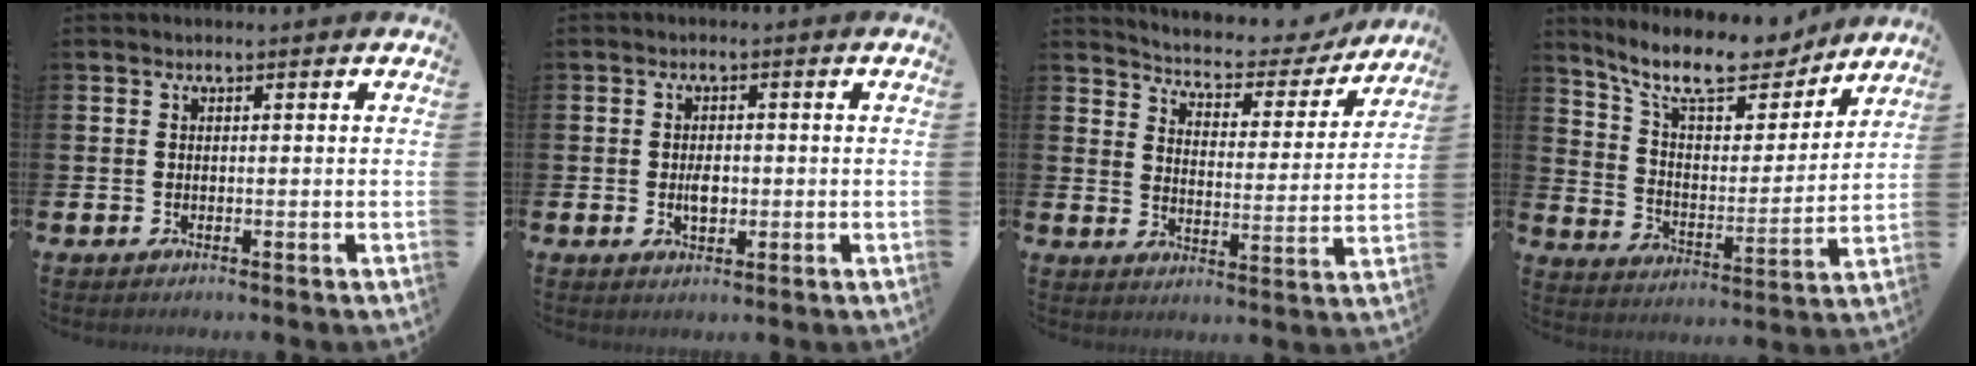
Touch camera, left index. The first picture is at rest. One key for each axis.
{"total": 2.7, "fx": -0.2, "fy": 1.6, "fz": 2.2, "tx": -0.033, "ty": 0.001, "tz": -0.006}
{"total": 5.0, "fx": 4.8, "fy": 1.3, "fz": 0.8, "tx": -0.040, "ty": -0.044, "tz": 0.075}
{"total": 12.1, "fx": 10.4, "fy": 3.5, "fz": 5.0, "tx": -0.130, "ty": -0.064, "tz": 0.184}